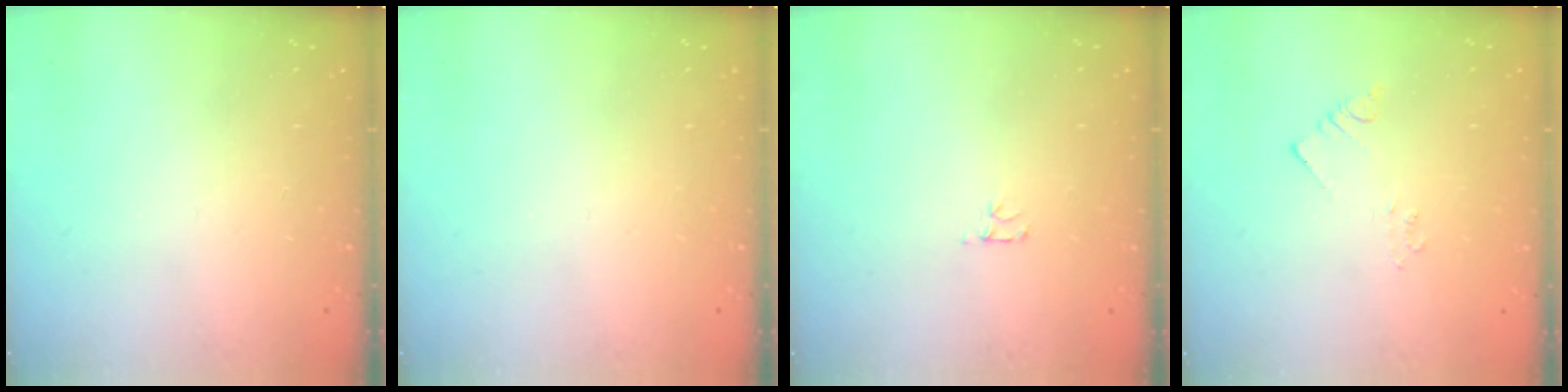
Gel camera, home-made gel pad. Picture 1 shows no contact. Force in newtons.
{"total": 0.0}
{"total": 2.7, "press": 2.7, "slide": 0.3}
{"total": 2.1, "press": 2.1, "slide": 0.3}